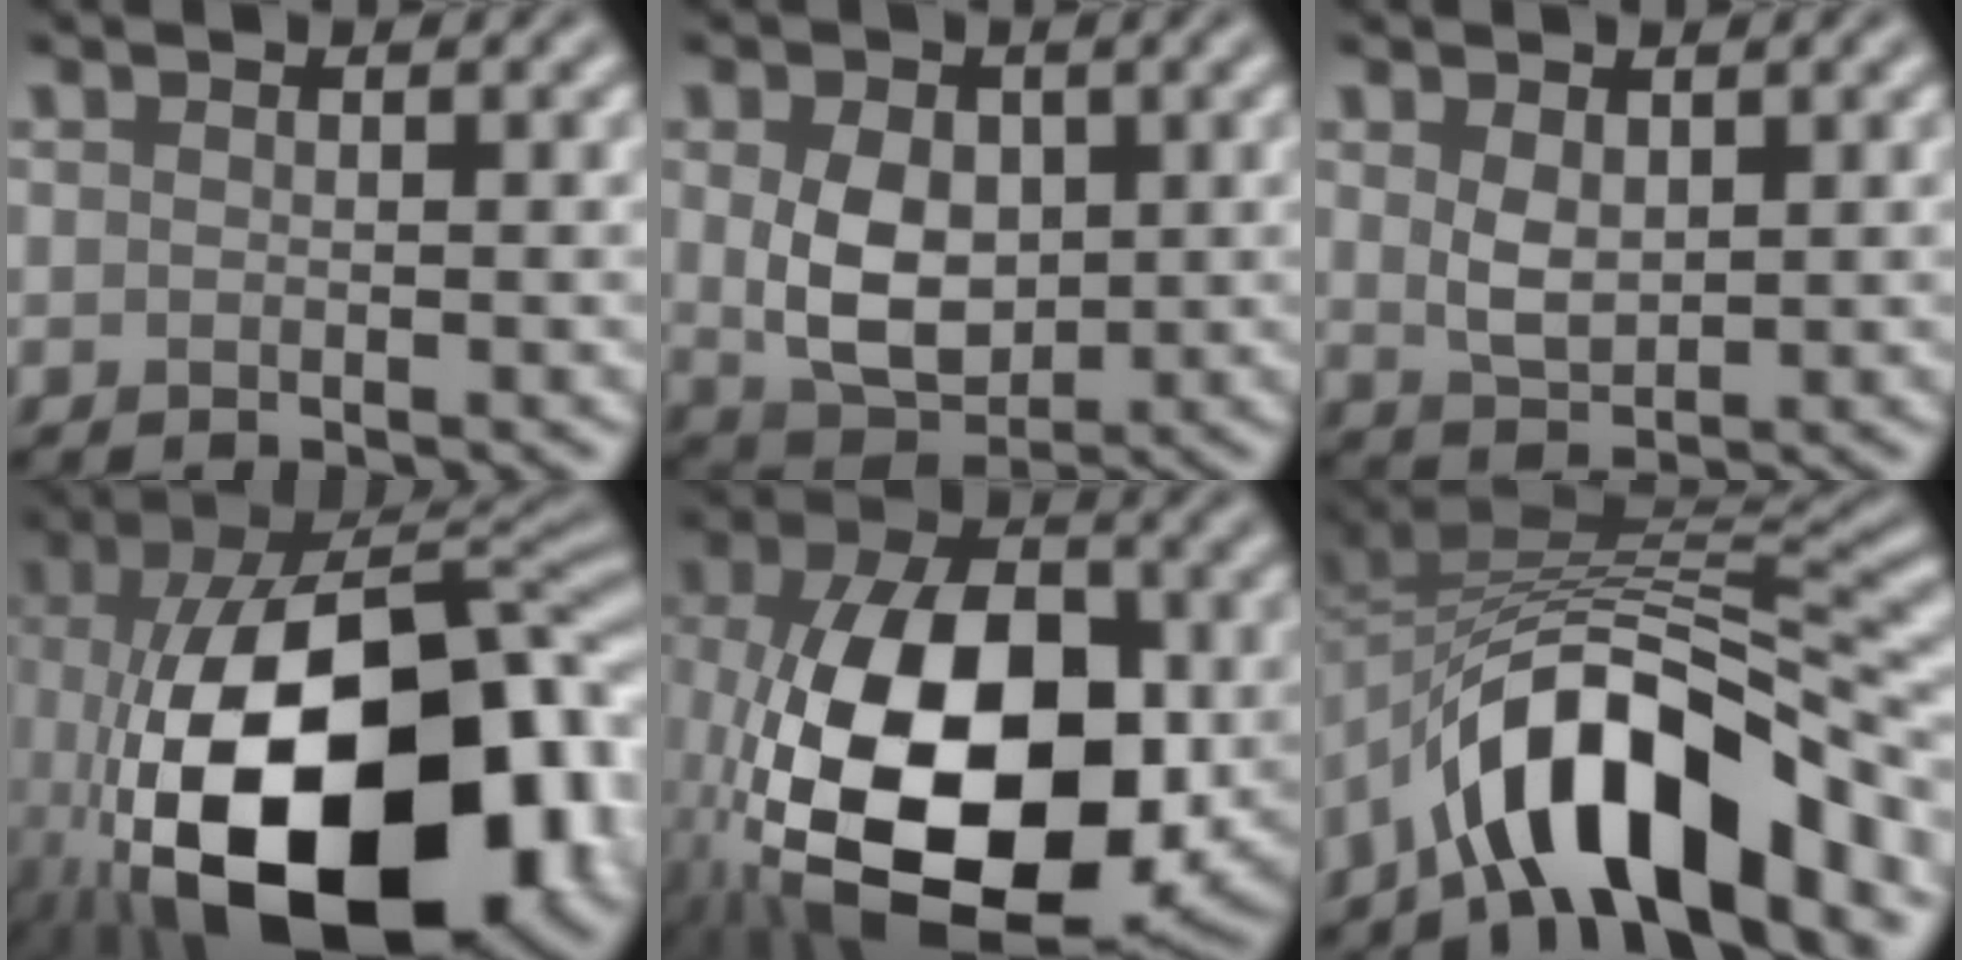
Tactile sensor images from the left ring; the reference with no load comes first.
{"total": 5.9, "force": [0.4, 4.2, 4.1], "torque": [-0.082, -0.007, 0.016]}
{"total": 2.5, "force": [0.8, 1.5, 1.8], "torque": [-0.042, -0.003, 0.022]}
{"total": 20.6, "force": [-5.6, 10.5, 16.7], "torque": [-0.273, -0.020, -0.080]}
{"total": 16.6, "force": [-3.0, 9.0, 13.6], "torque": [-0.238, -0.010, -0.049]}
{"total": 11.1, "force": [-6.2, 4.2, 8.2], "torque": [-0.113, 0.012, -0.115]}